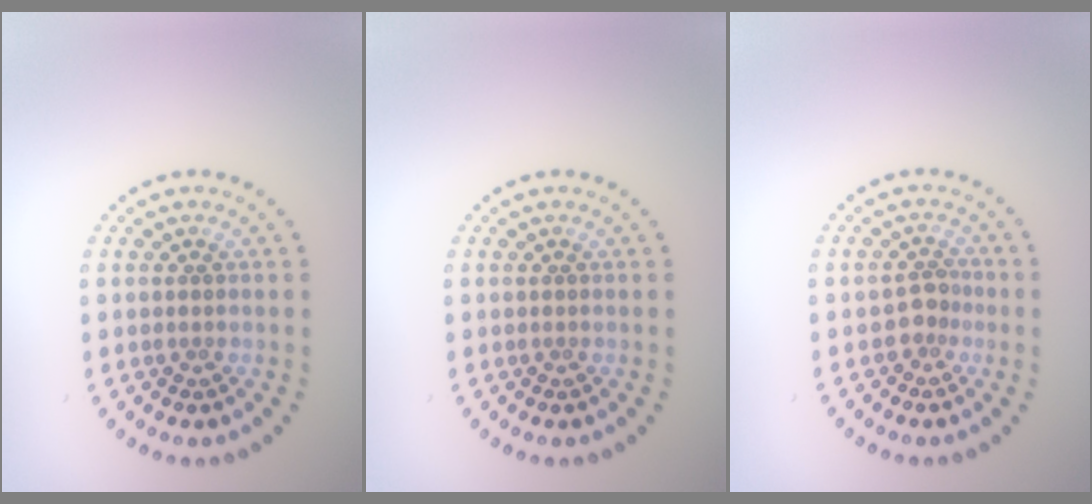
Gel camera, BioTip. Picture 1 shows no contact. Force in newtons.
{"total": 0.0}
{"total": 1.7, "press": 1.4, "slide": 1.0}